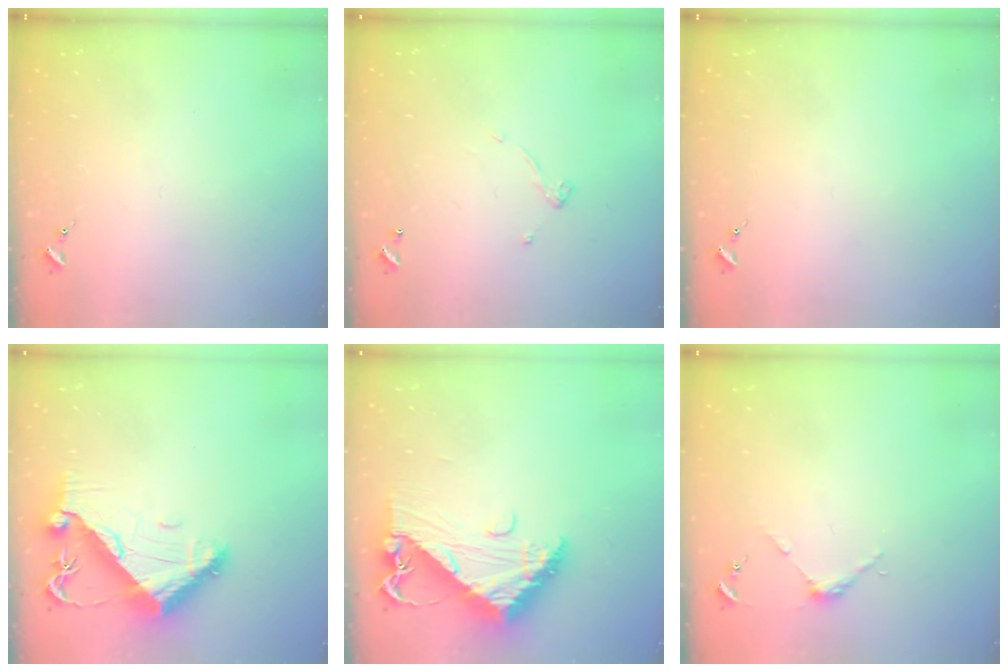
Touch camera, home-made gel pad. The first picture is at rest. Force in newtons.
{"total": 4.4, "press": 4.4, "slide": 0.2}
{"total": 0.0}
{"total": 10.5, "press": 10.4, "slide": 1.3}
{"total": 12.7, "press": 12.7, "slide": 1.3}
{"total": 3.7, "press": 3.7, "slide": 0.3}